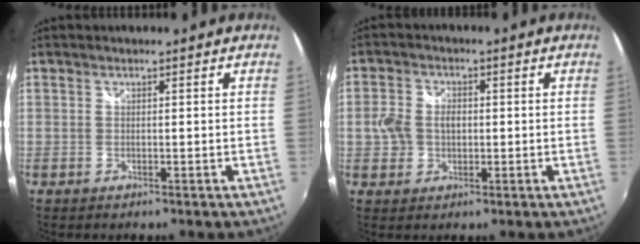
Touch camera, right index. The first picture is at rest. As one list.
[{"total": 5.4, "force": [-0.4, 4.4, 3.0], "torque": [-0.060, 0.008, -0.006]}]